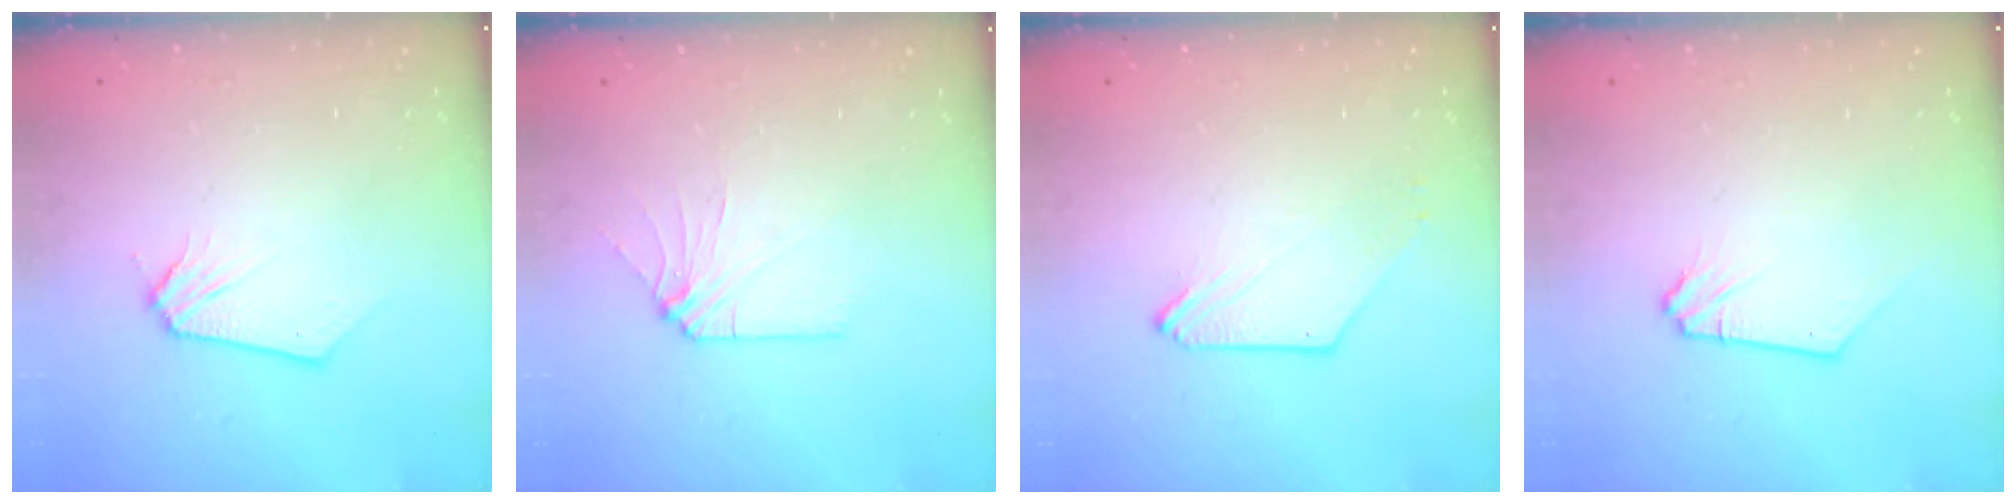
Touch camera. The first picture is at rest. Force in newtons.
{"total": 4.1, "press": 4.1, "slide": 0.6}
{"total": 0.0}
{"total": 0.0}